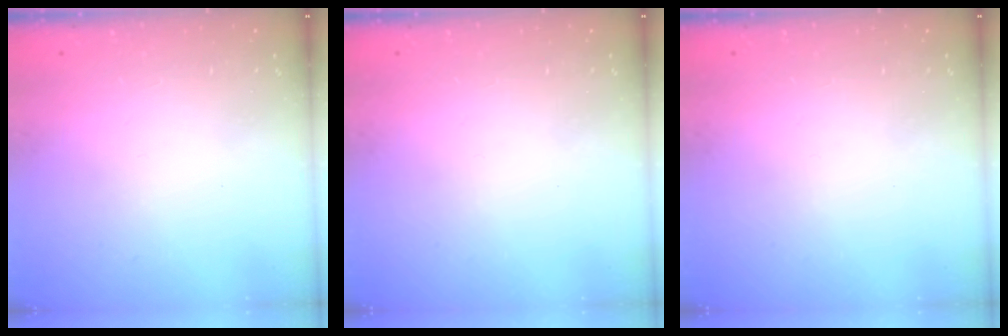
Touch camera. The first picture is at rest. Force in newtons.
{"total": 0.0}
{"total": 0.0}